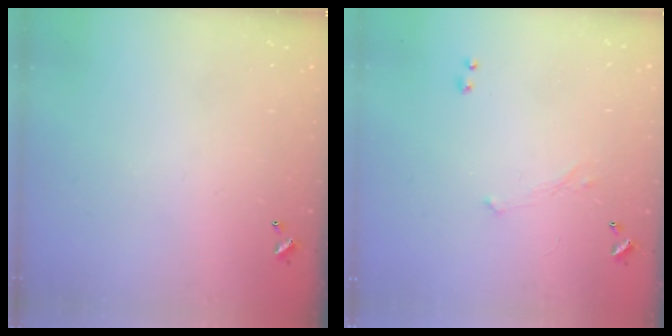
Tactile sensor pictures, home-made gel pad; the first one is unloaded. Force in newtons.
{"total": 0.7, "press": 0.3, "slide": 0.6}